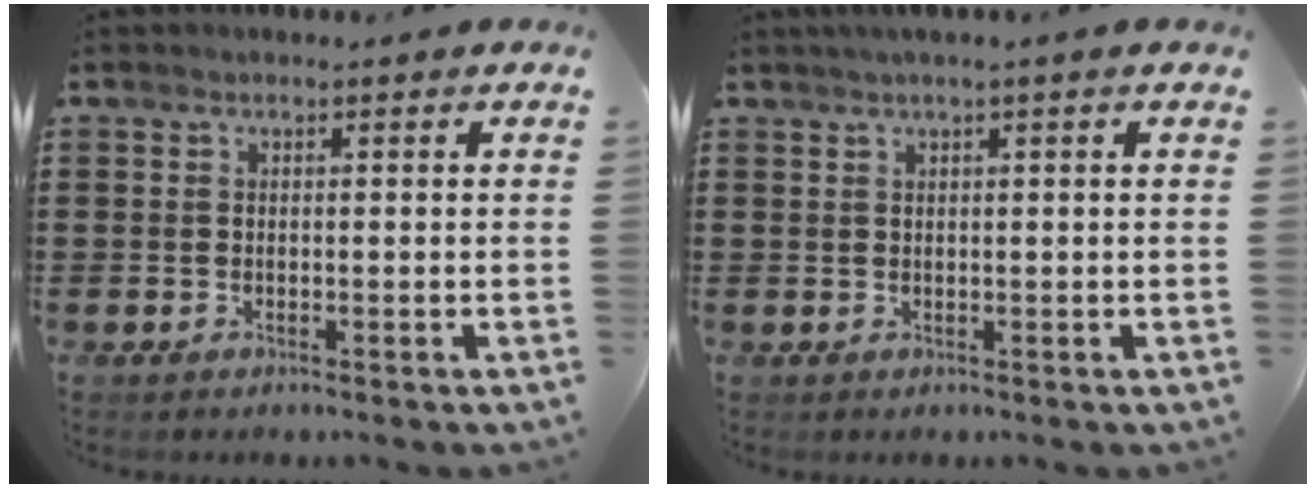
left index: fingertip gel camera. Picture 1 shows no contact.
{"total": 1.2, "force": [0.5, -0.2, 1.0], "torque": [-0.018, -0.001, 0.009]}